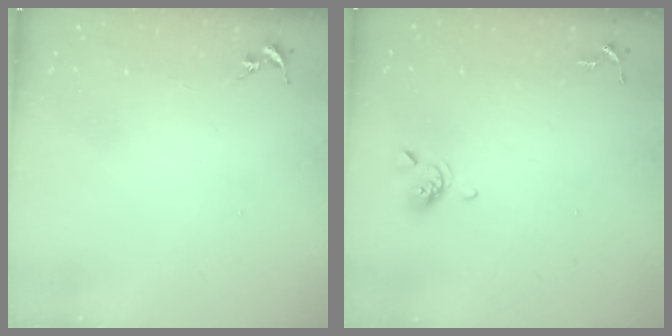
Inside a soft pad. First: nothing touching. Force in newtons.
{"total": 6.2, "press": 6.0, "slide": 1.5}